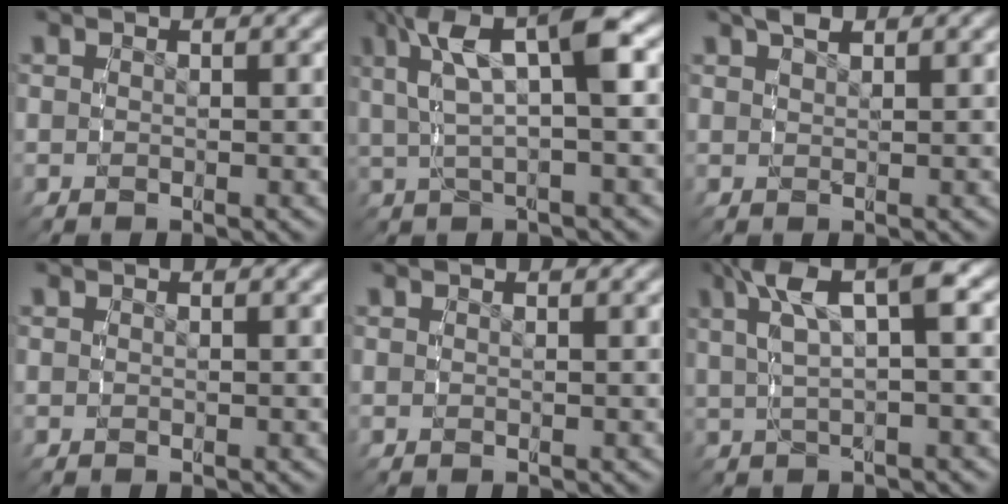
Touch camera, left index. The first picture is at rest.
{"total": 8.5, "force": [3.5, 2.8, 7.2], "torque": [-0.117, 0.030, 0.047]}
{"total": 1.9, "force": [1.7, 0.4, 0.9], "torque": [-0.008, 0.005, 0.031]}
{"total": 0.0}
{"total": 0.0}
{"total": 6.9, "force": [3.2, 1.8, 5.8], "torque": [-0.088, 0.030, 0.044]}